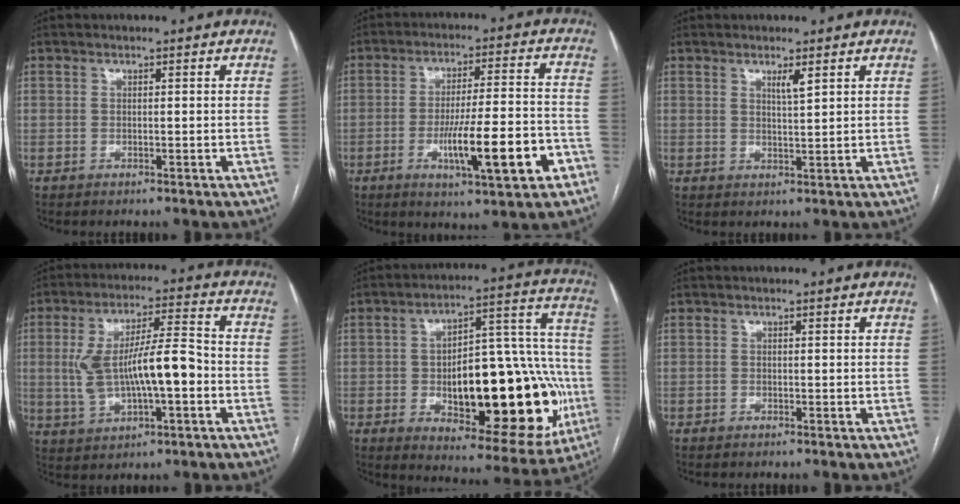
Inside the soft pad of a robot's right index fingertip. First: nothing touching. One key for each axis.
{"total": 13.7, "fx": -5.3, "fy": 1.8, "fz": 12.5, "tx": -0.199, "ty": 0.002, "tz": -0.073}
{"total": 2.1, "fx": 1.3, "fy": 0.1, "fz": 1.7, "tx": -0.032, "ty": -0.005, "tz": 0.024}
{"total": 12.4, "fx": -1.1, "fy": 3.4, "fz": 11.9, "tx": -0.228, "ty": 0.023, "tz": -0.013}
{"total": 28.3, "fx": -6.0, "fy": 10.5, "fz": 25.6, "tx": -0.307, "ty": 0.032, "tz": -0.062}
{"total": 0.0}